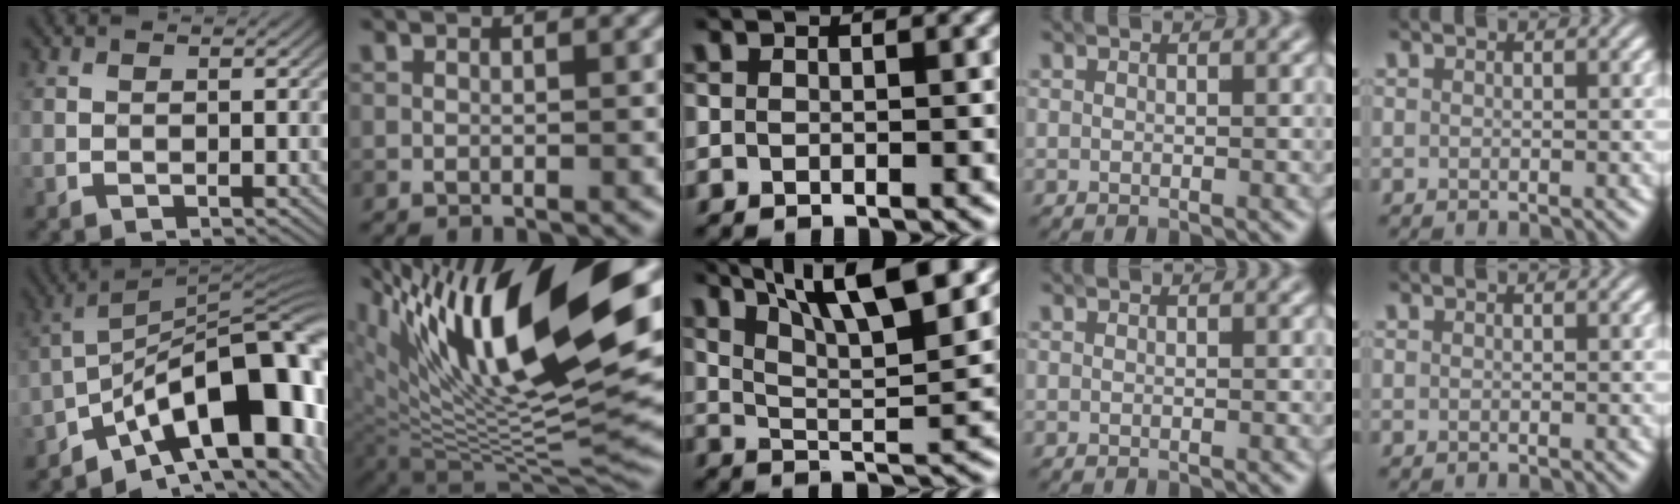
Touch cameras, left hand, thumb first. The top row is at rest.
{"thumb": {"total": 16.6, "force": [-6.7, 7.4, 13.3], "torque": [-0.188, 0.001, -0.126]}, "index": {"total": 17.0, "force": [7.3, 5.6, 14.3], "torque": [-0.257, 0.013, 0.135]}, "middle": {"total": 12.5, "force": [7.7, 3.5, 9.1], "torque": [-0.127, 0.017, 0.103]}}